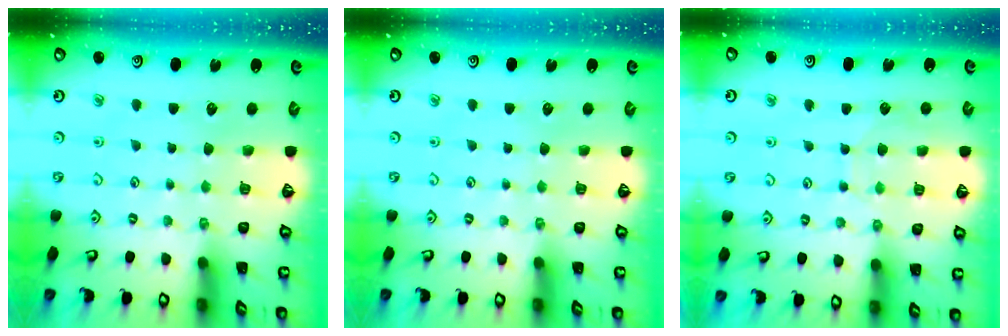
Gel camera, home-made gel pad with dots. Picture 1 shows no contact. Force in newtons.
{"total": 0.0}
{"total": 7.0, "press": 7.0, "slide": 0.5}